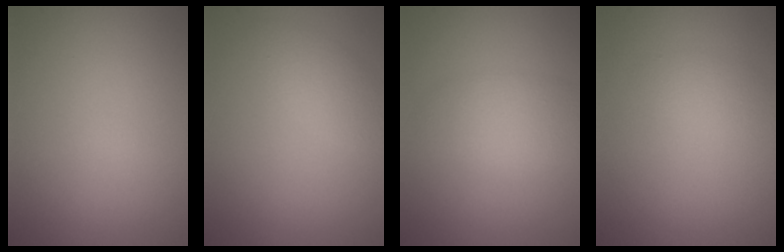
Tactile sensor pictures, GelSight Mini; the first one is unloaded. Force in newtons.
{"total": 2.1, "press": 2.1, "slide": 0.1}
{"total": 2.9, "press": 2.9, "slide": 0.1}
{"total": 1.3, "press": 1.3, "slide": 0.1}